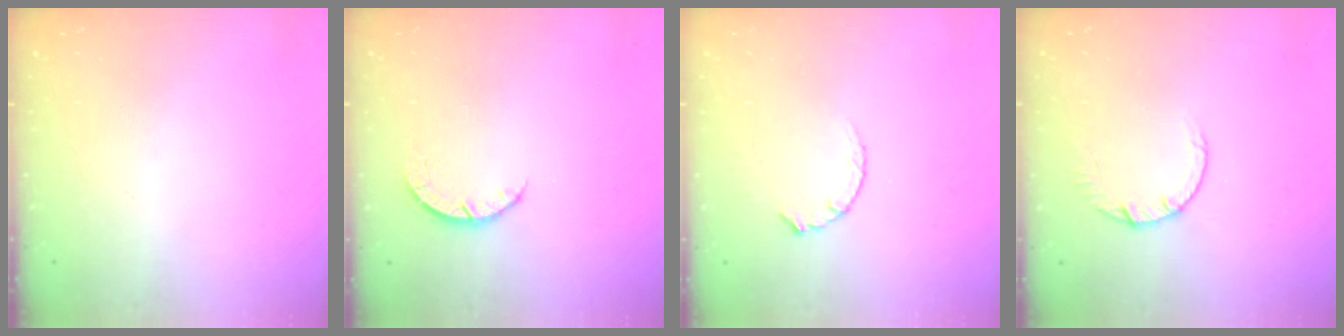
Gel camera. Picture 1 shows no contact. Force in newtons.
{"total": 2.7, "press": 2.6, "slide": 0.4}
{"total": 2.8, "press": 2.8, "slide": 0.4}
{"total": 2.7, "press": 2.7, "slide": 0.4}